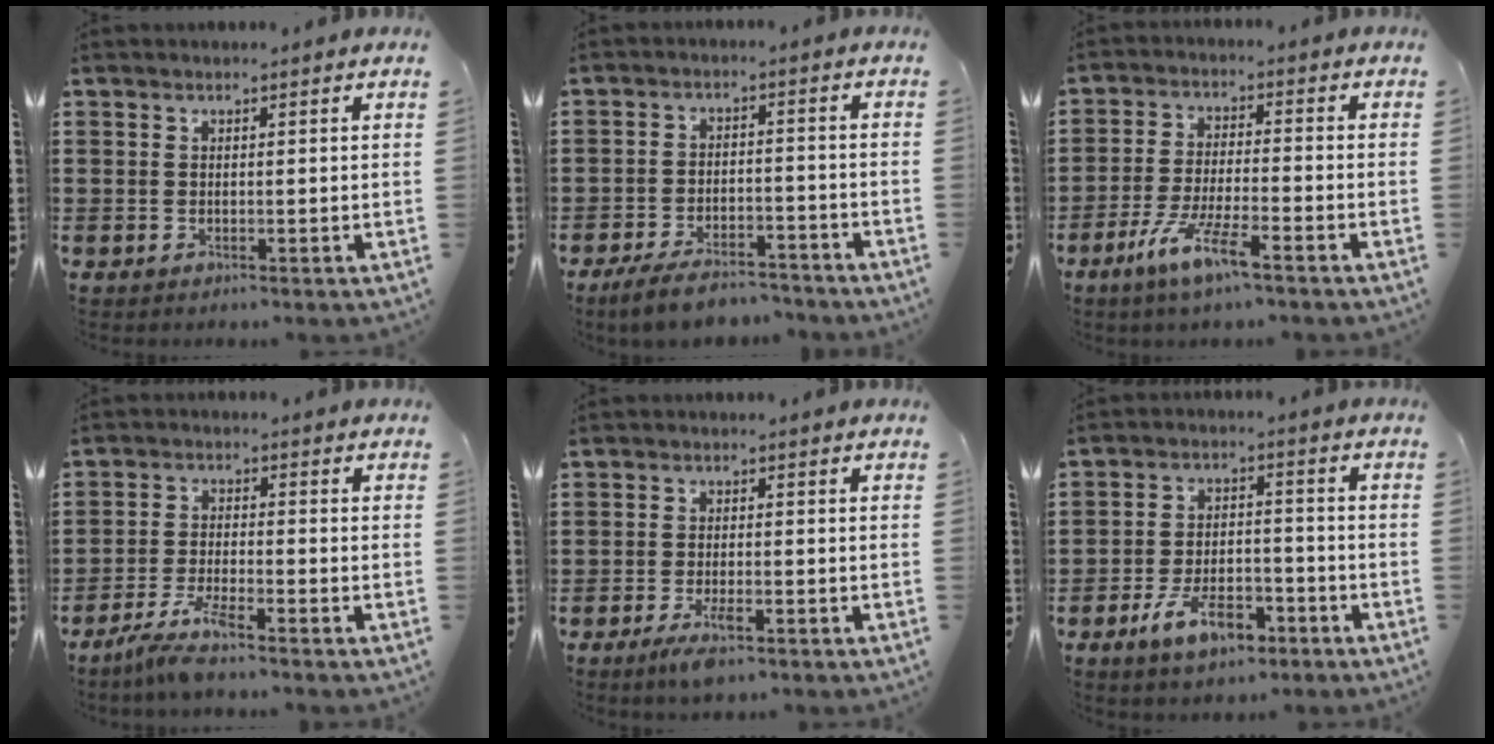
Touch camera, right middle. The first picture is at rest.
{"total": 6.4, "force": [-5.8, 1.5, 2.3], "torque": [-0.044, 0.009, -0.112]}
{"total": 7.2, "force": [-4.8, 1.0, 5.3], "torque": [-0.115, -0.009, -0.092]}
{"total": 4.9, "force": [-3.9, 0.1, 2.9], "torque": [-0.078, -0.017, -0.078]}
{"total": 3.9, "force": [-2.1, 0.8, 3.2], "torque": [-0.072, -0.010, -0.042]}
{"total": 8.0, "force": [-5.1, 3.5, 5.2], "torque": [-0.100, 0.011, -0.092]}